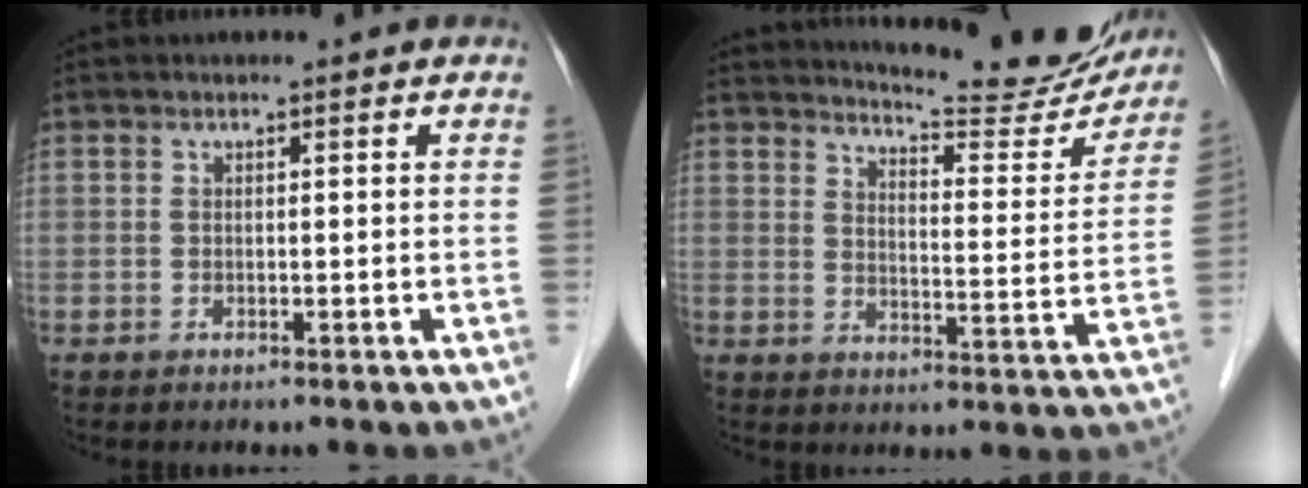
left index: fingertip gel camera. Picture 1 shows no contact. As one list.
[{"total": 17.3, "force": [16.4, 1.9, 4.9], "torque": [-0.064, -0.063, 0.198]}]